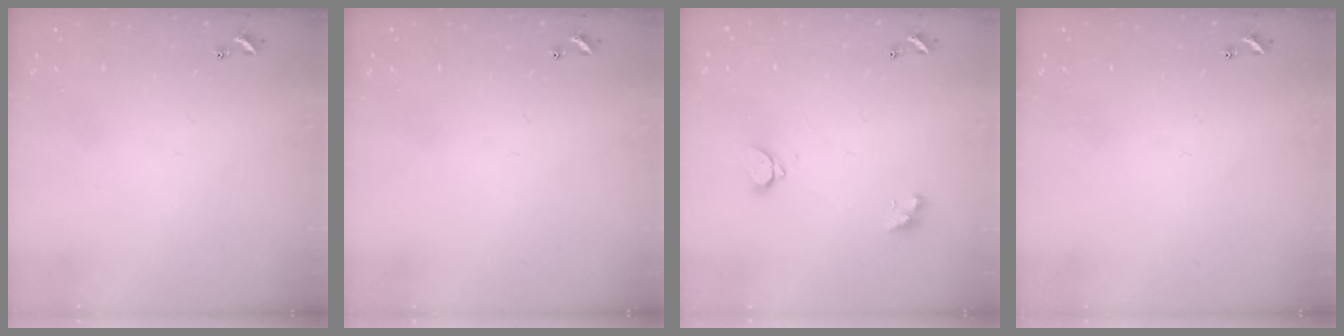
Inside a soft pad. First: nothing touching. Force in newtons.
{"total": 0.0}
{"total": 2.1, "press": 1.9, "slide": 0.9}
{"total": 0.0}